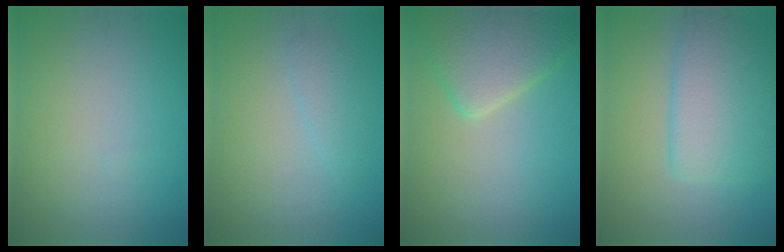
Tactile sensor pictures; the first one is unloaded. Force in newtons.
{"total": 1.6, "press": 1.6, "slide": 0.0}
{"total": 5.6, "press": 5.6, "slide": 0.4}
{"total": 6.3, "press": 6.3, "slide": 0.3}